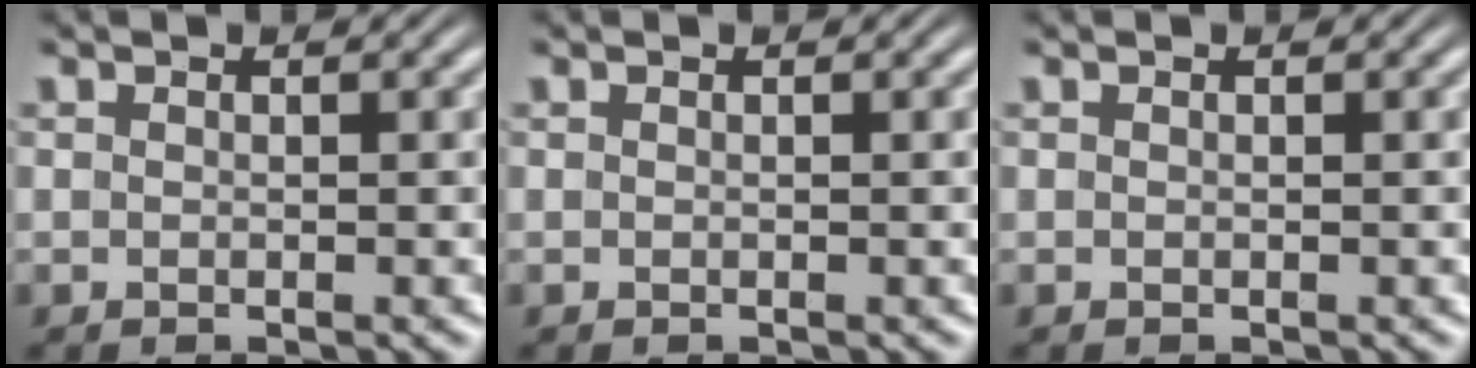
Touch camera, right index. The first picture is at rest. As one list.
[{"total": 0.0}, {"total": 0.0}]